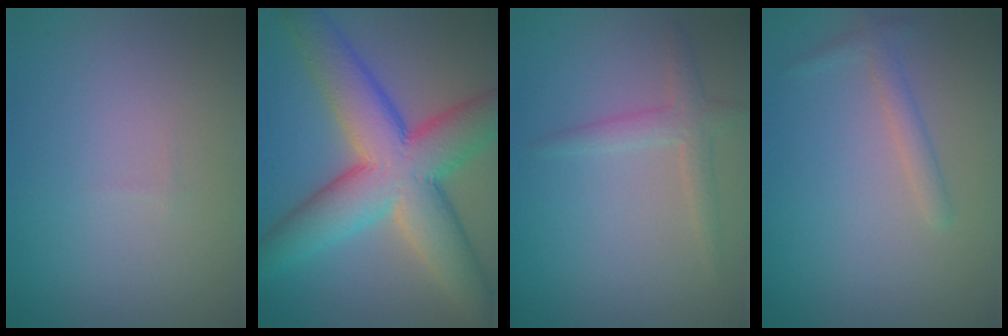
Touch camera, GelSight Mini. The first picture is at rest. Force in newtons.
{"total": 11.7, "press": 11.6, "slide": 0.5}
{"total": 2.1, "press": 2.0, "slide": 0.1}
{"total": 1.5, "press": 1.5, "slide": 0.1}